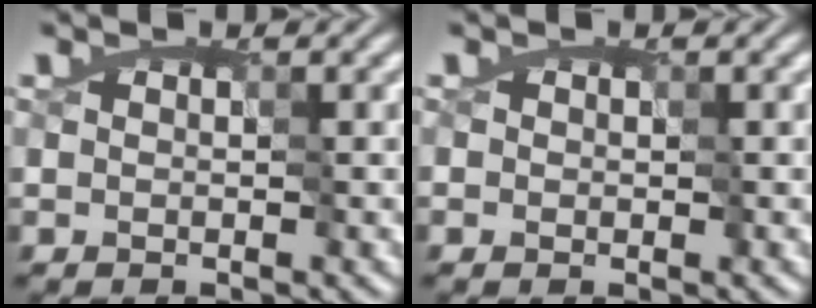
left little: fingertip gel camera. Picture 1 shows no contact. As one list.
[{"total": 1.1, "force": [0.5, 0.8, 0.4], "torque": [-0.011, 0.004, 0.011]}]